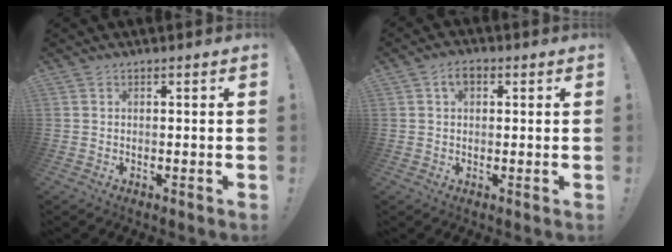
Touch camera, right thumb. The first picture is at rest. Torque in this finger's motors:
{"motor_torque": [-0.11, 0.18, 0.01, 0.01, 0.00]}